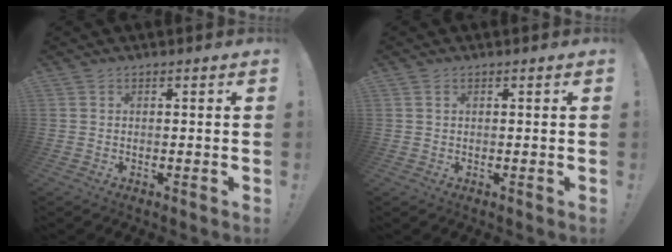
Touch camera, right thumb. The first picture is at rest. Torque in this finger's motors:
{"motor_torque": [0.29, 0.17, 0.03, 0.05, -0.03]}